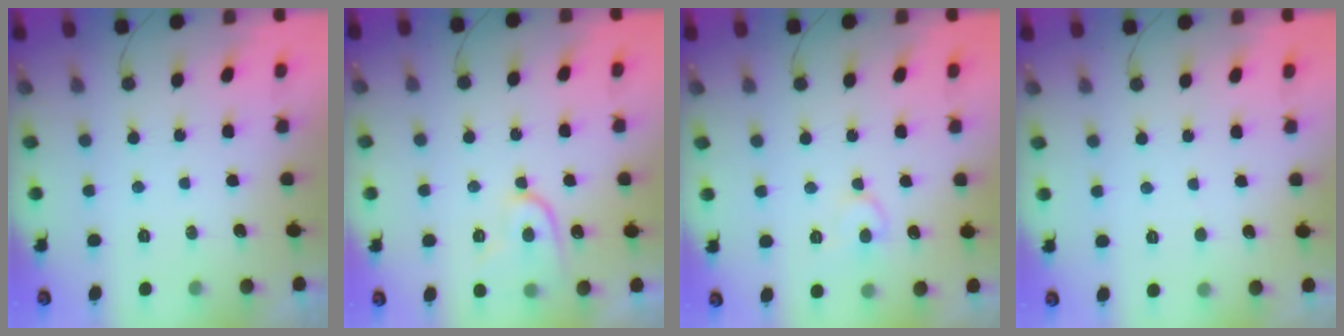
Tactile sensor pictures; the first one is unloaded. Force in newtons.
{"total": 12.0, "press": 11.9, "slide": 0.9}
{"total": 7.9, "press": 7.9, "slide": 0.6}
{"total": 2.5, "press": 2.5, "slide": 0.3}